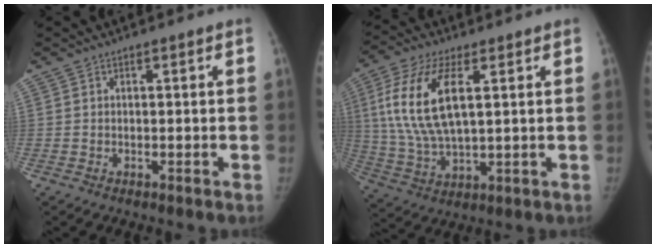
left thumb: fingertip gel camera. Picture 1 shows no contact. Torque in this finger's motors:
{"motor_torque": [0.30, 0.33, 0.59, -0.34, 0.43]}